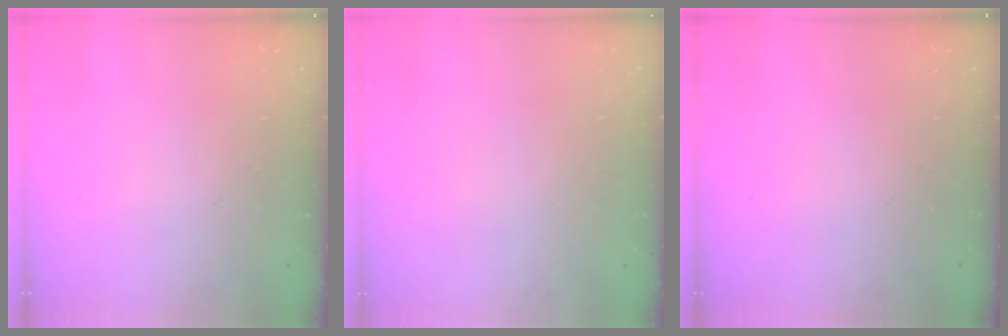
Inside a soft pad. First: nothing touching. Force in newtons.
{"total": 2.2, "press": 2.2, "slide": 0.1}
{"total": 0.0}